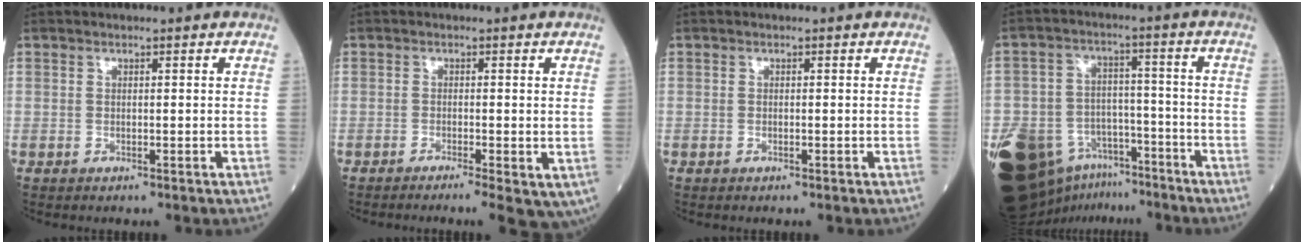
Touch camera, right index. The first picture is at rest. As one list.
[{"total": 5.2, "force": [-2.4, 1.3, 4.4], "torque": [-0.046, -0.012, -0.037]}, {"total": 0.0}, {"total": 20.4, "force": [-13.0, 12.3, 9.9], "torque": [-0.230, 0.019, -0.205]}]